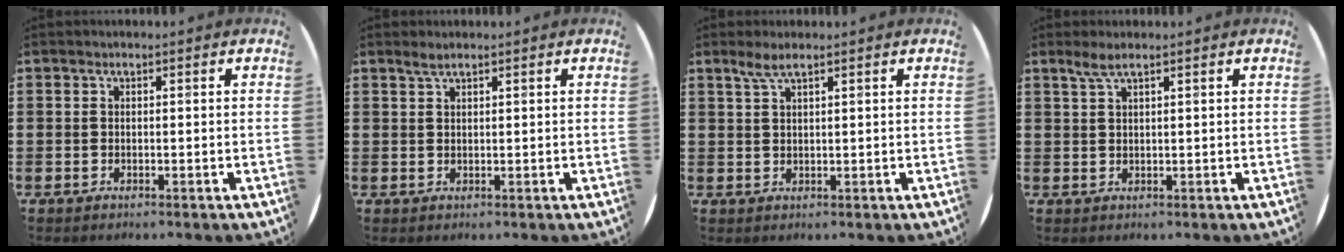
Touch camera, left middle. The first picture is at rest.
{"total": 1.3, "force": [1.1, 0.2, 0.6], "torque": [-0.011, 0.002, 0.020]}
{"total": 2.4, "force": [1.8, 0.3, 1.6], "torque": [-0.034, 0.003, 0.031]}
{"total": 2.2, "force": [1.6, 0.2, 1.5], "torque": [-0.031, 0.003, 0.028]}